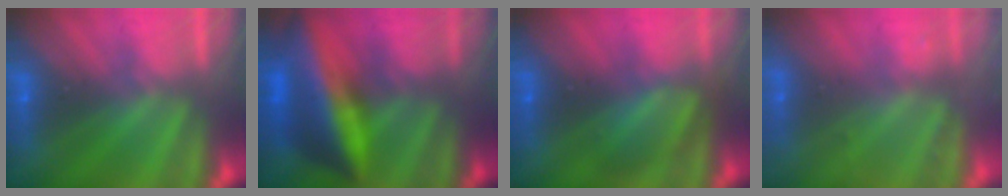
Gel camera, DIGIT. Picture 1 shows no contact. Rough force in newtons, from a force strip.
{"total": 9.0}
{"total": 3.2}
{"total": 2.3}